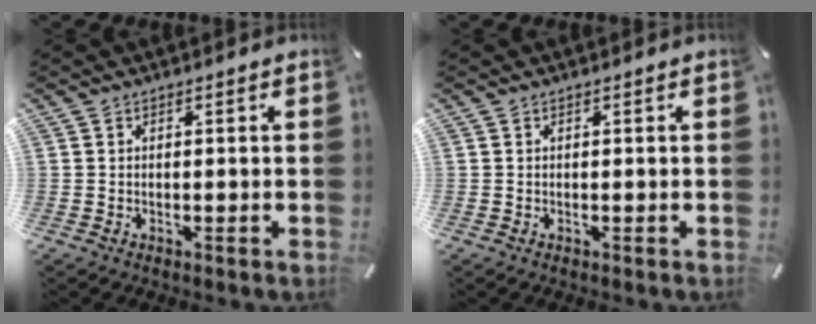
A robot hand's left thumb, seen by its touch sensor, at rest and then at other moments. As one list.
[{"total": 0.0}]